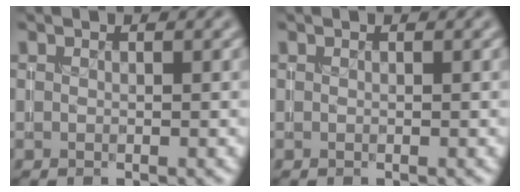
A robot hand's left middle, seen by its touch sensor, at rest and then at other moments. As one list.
[{"total": 0.0}]